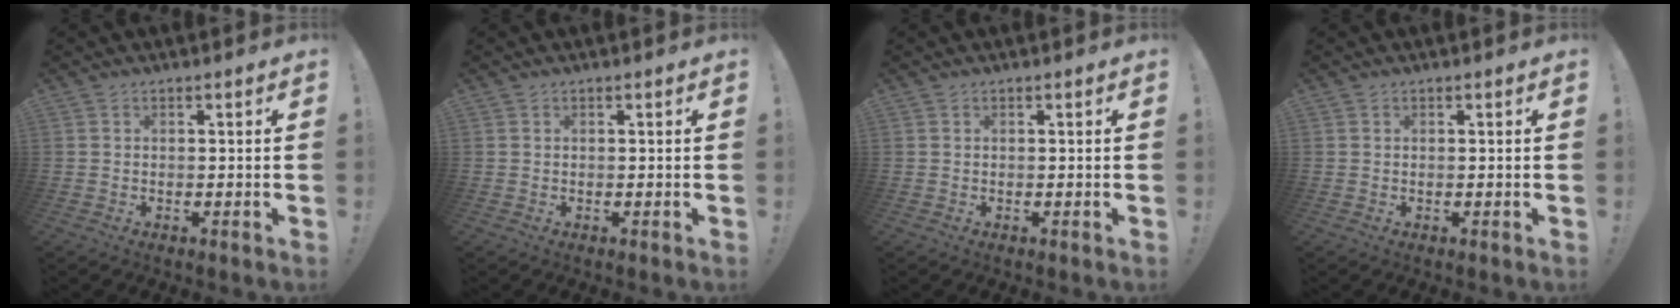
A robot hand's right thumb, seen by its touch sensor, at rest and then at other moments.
{"total": 0.0}
{"total": 0.0}
{"total": 0.0}